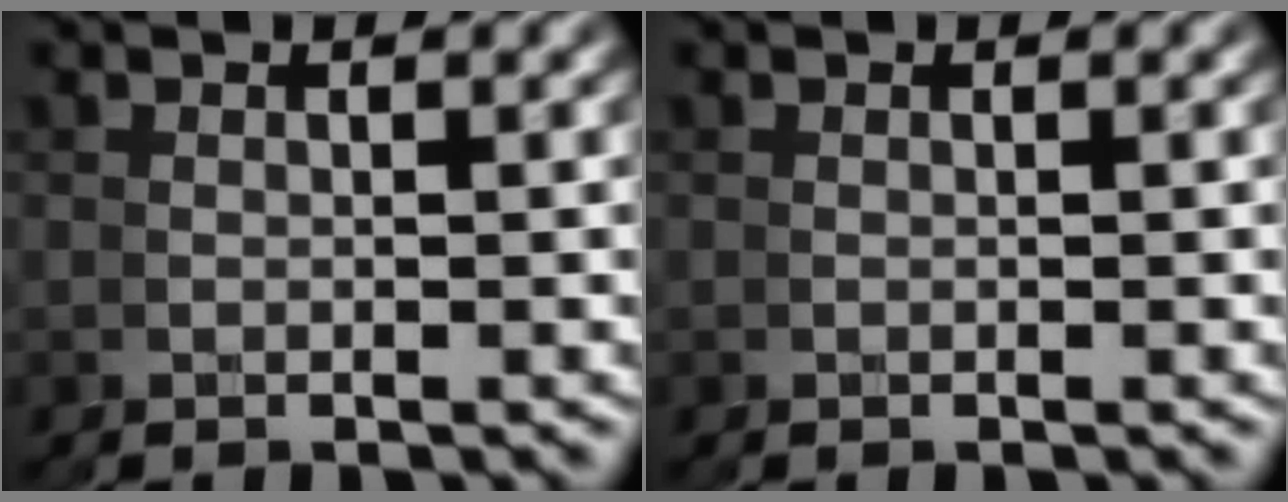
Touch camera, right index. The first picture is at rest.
{"total": 0.0}